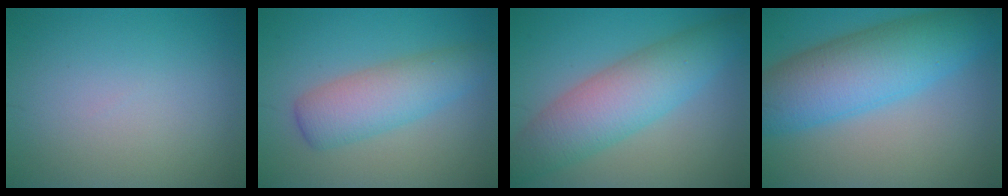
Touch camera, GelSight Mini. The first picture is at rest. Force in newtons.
{"total": 5.0, "press": 5.0, "slide": 0.1}
{"total": 7.1, "press": 7.1, "slide": 0.4}
{"total": 9.4, "press": 9.4, "slide": 0.3}